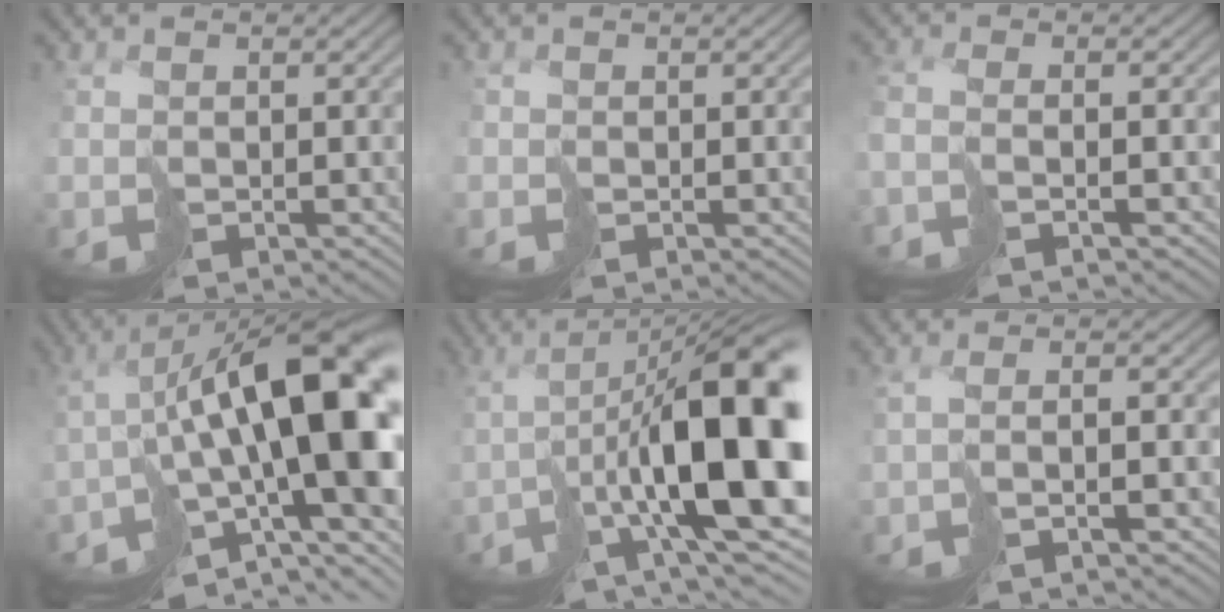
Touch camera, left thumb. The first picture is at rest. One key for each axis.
{"total": 0.8, "fx": -0.2, "fy": 0.8, "fz": 0.1, "tx": -0.003, "ty": -0.001, "tz": -0.007}
{"total": 2.5, "fx": -1.7, "fy": -0.2, "fz": 1.8, "tx": -0.047, "ty": 0.004, "tz": -0.038}
{"total": 19.2, "fx": -1.9, "fy": 7.6, "fz": 17.6, "tx": -0.232, "ty": -0.010, "tz": -0.016}
{"total": 17.8, "fx": -2.2, "fy": 6.0, "fz": 16.6, "tx": -0.270, "ty": -0.014, "tz": -0.022}
{"total": 2.5, "fx": -0.3, "fy": -0.4, "fz": 2.5, "tx": -0.054, "ty": 0.002, "tz": -0.003}